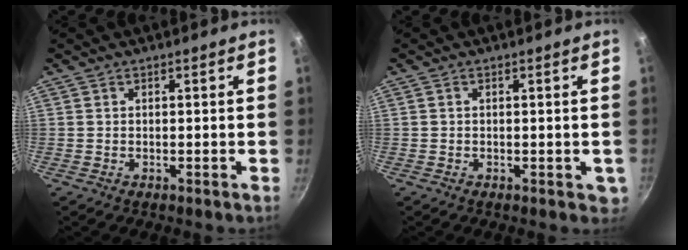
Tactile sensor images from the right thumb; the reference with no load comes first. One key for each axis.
{"total": 2.9, "fx": -0.3, "fy": 1.8, "fz": 2.2, "tx": -0.019, "ty": 0.000, "tz": -0.002}